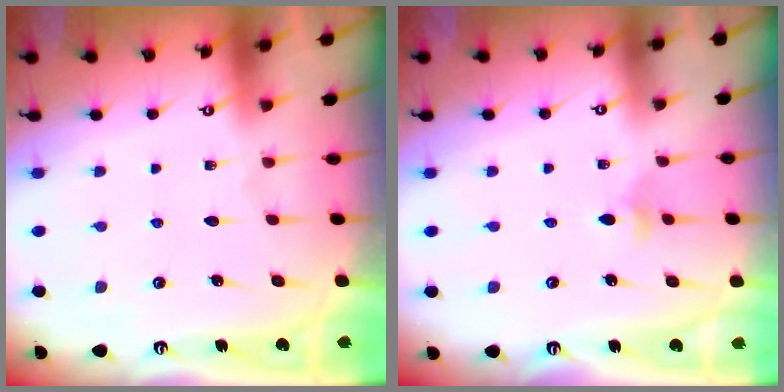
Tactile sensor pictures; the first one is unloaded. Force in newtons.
{"total": 3.2, "press": 3.2, "slide": 0.6}